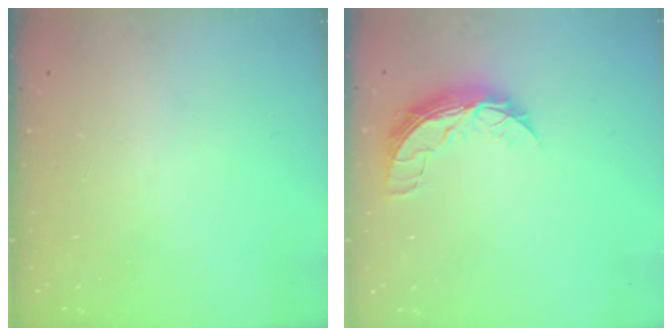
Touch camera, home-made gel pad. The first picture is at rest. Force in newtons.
{"total": 7.9, "press": 7.9, "slide": 0.6}